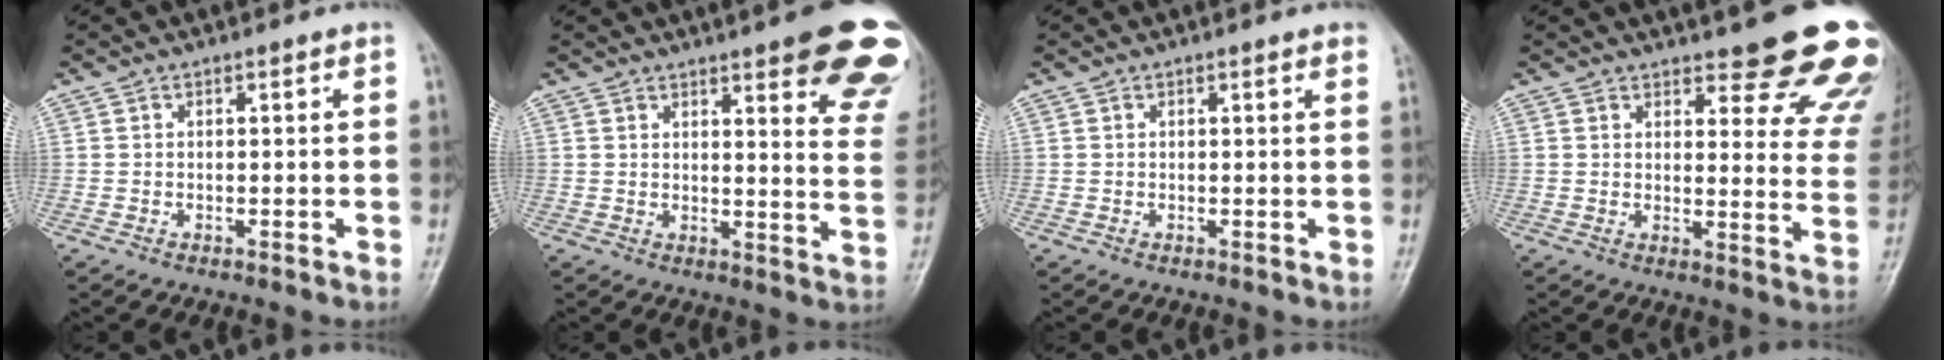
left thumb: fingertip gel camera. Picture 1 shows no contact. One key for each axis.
{"total": 19.0, "fx": 12.4, "fy": 4.5, "fz": 13.7, "tx": -0.139, "ty": -0.055, "tz": 0.135}
{"total": 1.4, "fx": 1.0, "fy": 0.1, "fz": 0.9, "tx": -0.008, "ty": 0.001, "tz": 0.008}
{"total": 19.0, "fx": 14.8, "fy": 5.7, "fz": 10.5, "tx": -0.079, "ty": -0.086, "tz": 0.160}